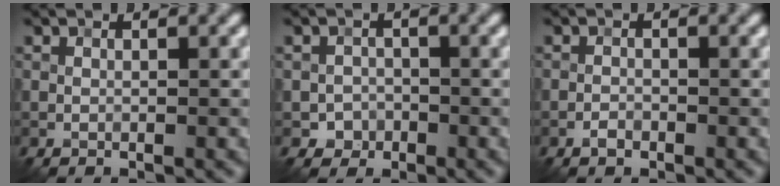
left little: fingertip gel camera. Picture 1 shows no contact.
{"total": 1.6, "force": [-0.7, 1.5, 0.1], "torque": [0.012, 0.002, -0.014]}
{"total": 0.9, "force": [-0.6, 0.5, 0.5], "torque": [-0.006, 0.000, -0.014]}